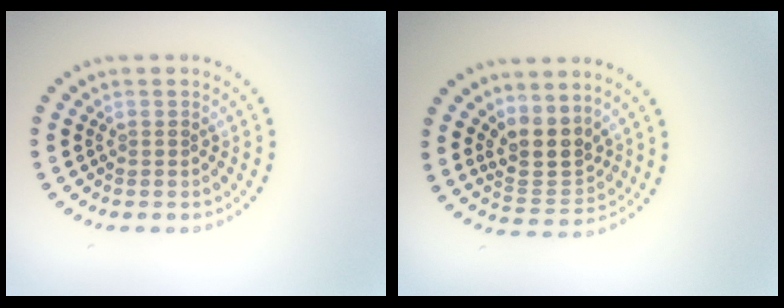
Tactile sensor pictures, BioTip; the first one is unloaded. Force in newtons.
{"total": 3.7, "press": 3.1, "slide": 2.0}